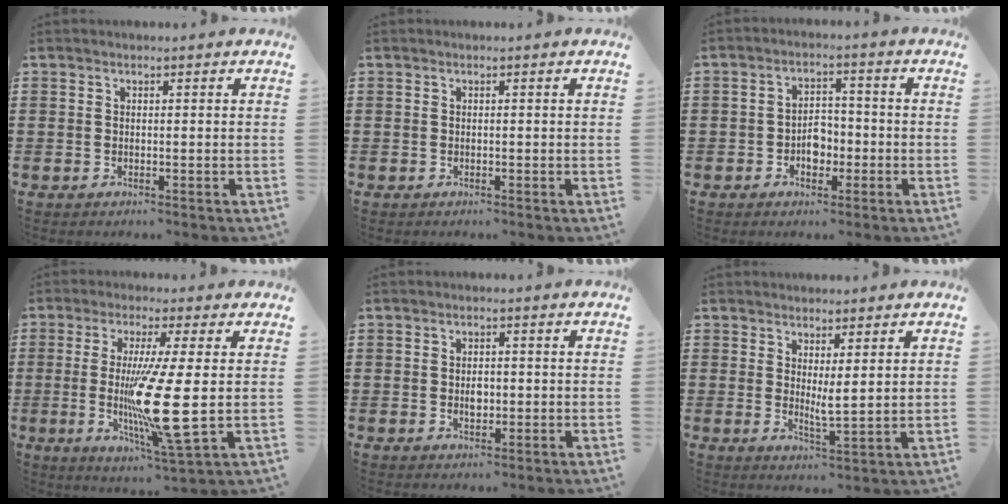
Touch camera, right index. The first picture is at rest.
{"total": 0.0}
{"total": 3.9, "force": [-1.4, 2.7, 2.4], "torque": [-0.041, 0.001, -0.028]}
{"total": 13.5, "force": [-0.5, 0.7, 13.5], "torque": [-0.266, -0.028, -0.016]}
{"total": 2.1, "force": [-0.2, 1.2, 1.8], "torque": [-0.027, -0.001, -0.006]}
{"total": 3.0, "force": [1.7, 0.2, 2.5], "torque": [-0.044, -0.009, 0.030]}